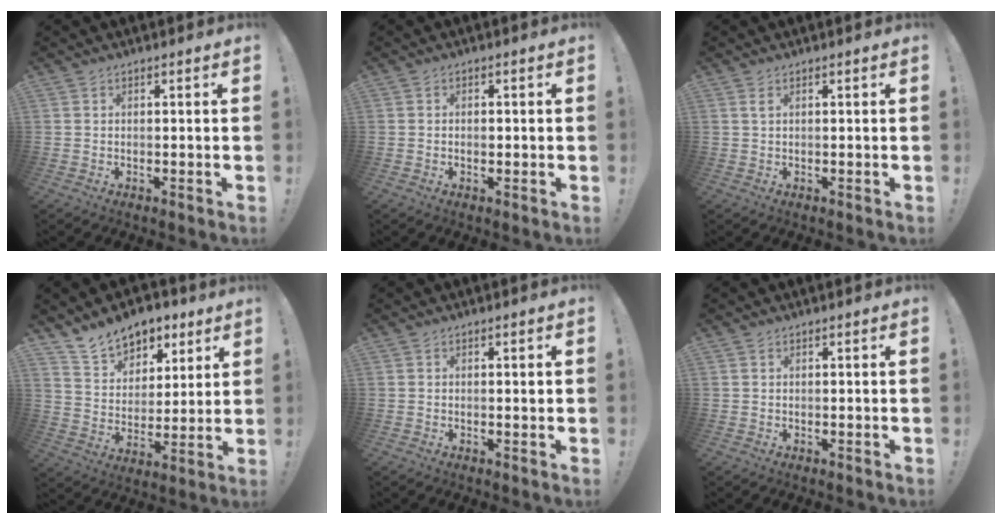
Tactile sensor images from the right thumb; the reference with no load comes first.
{"total": 1.2, "force": [-0.5, 0.6, 0.9], "torque": [-0.016, 0.002, -0.010]}
{"total": 1.1, "force": [0.5, 0.2, 1.0], "torque": [-0.015, 0.000, 0.007]}
{"total": 12.9, "force": [9.6, 7.7, 3.9], "torque": [-0.069, -0.065, 0.183]}
{"total": 0.8, "force": [0.2, 0.0, 0.8], "torque": [-0.016, 0.001, 0.002]}
{"total": 0.0}